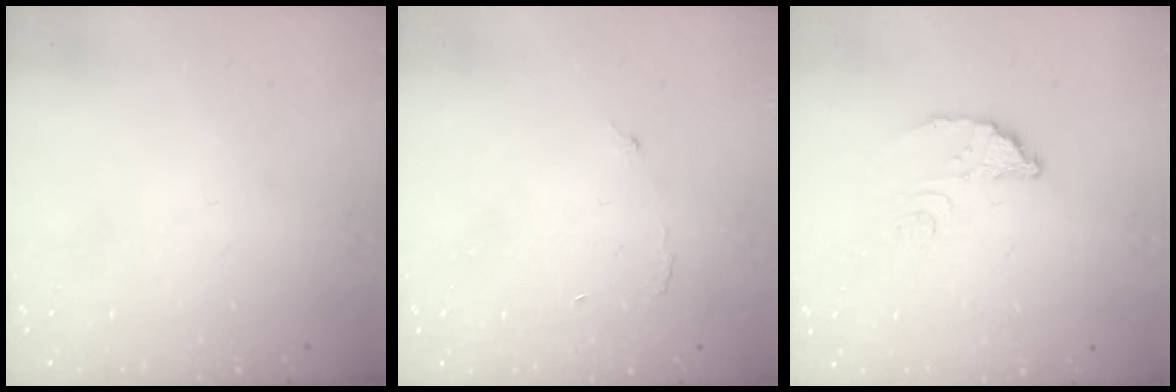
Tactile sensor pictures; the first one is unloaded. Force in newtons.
{"total": 4.0, "press": 4.0, "slide": 0.3}
{"total": 3.3, "press": 3.3, "slide": 0.2}